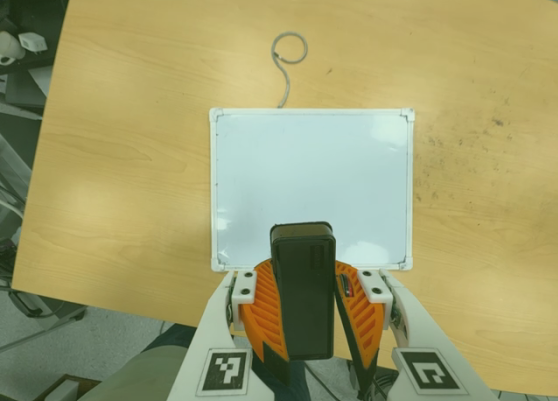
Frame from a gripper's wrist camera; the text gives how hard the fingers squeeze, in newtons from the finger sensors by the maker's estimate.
{"total": 11.0, "left": 10.4, "right": 11.5}